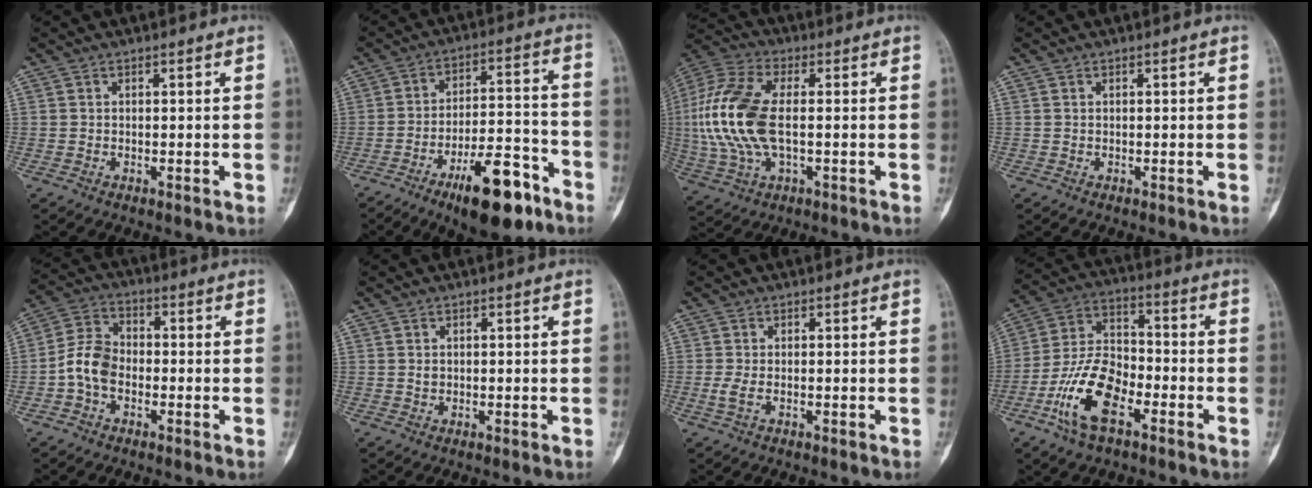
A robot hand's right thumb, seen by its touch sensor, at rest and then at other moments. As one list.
[{"total": 16.0, "force": [-9.4, 5.8, 11.6], "torque": [-0.156, 0.070, -0.143]}, {"total": 16.9, "force": [-0.1, 8.5, 14.7], "torque": [-0.334, 0.012, -0.001]}, {"total": 0.0}, {"total": 7.3, "force": [-2.1, 5.1, 4.9], "torque": [-0.085, 0.027, -0.054]}, {"total": 0.6, "force": [0.1, 0.5, 0.3], "torque": [-0.005, 0.001, 0.001]}, {"total": 1.8, "force": [-0.5, 0.7, 1.6], "torque": [-0.048, -0.006, -0.010]}, {"total": 14.1, "force": [-6.4, 7.0, 10.5], "torque": [-0.197, 0.037, -0.125]}]